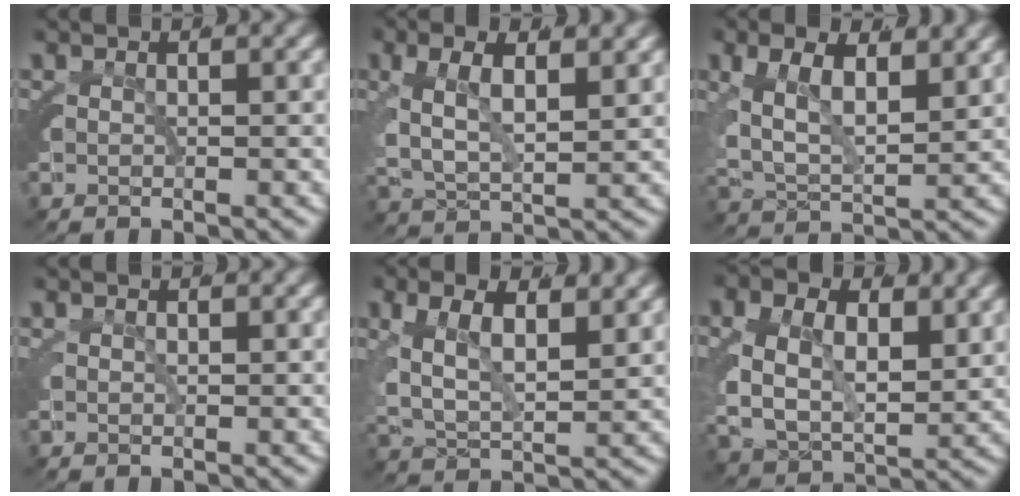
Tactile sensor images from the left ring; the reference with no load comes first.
{"total": 5.5, "force": [1.2, 3.2, 4.3], "torque": [-0.095, -0.002, 0.023]}
{"total": 6.9, "force": [1.5, 4.5, 5.0], "torque": [-0.105, -0.009, 0.026]}
{"total": 0.0}
{"total": 6.3, "force": [1.4, 3.9, 4.7], "torque": [-0.100, -0.005, 0.026]}
{"total": 8.8, "force": [0.8, 6.8, 5.4], "torque": [-0.115, -0.020, 0.012]}